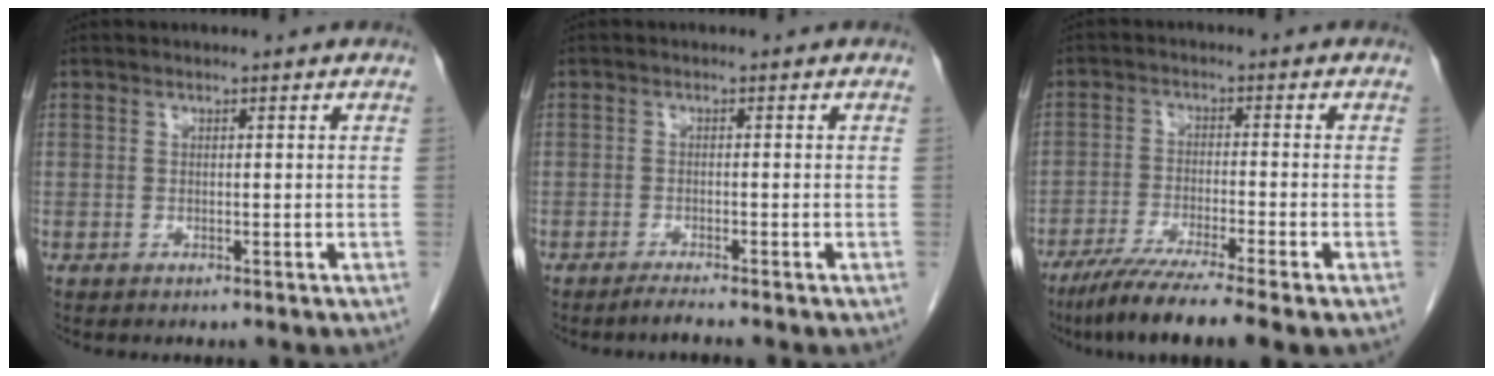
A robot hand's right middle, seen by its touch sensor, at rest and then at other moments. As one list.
[{"total": 1.8, "force": [-1.6, -0.5, 0.7], "torque": [-0.019, -0.003, -0.030]}, {"total": 9.2, "force": [-6.9, -0.7, 6.1], "torque": [-0.098, -0.026, -0.114]}]